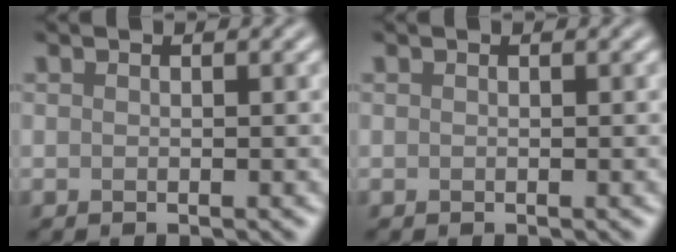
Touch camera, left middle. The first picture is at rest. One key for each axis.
{"total": 0.0}